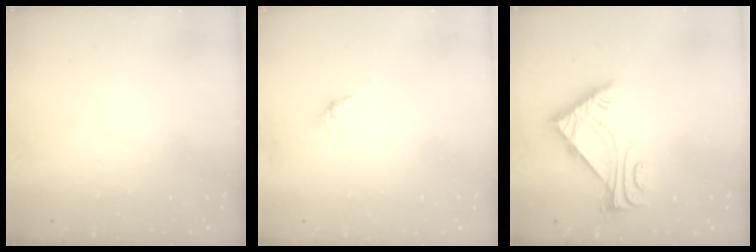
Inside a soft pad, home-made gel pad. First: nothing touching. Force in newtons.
{"total": 3.0, "press": 2.9, "slide": 0.7}
{"total": 6.1, "press": 6.0, "slide": 1.1}